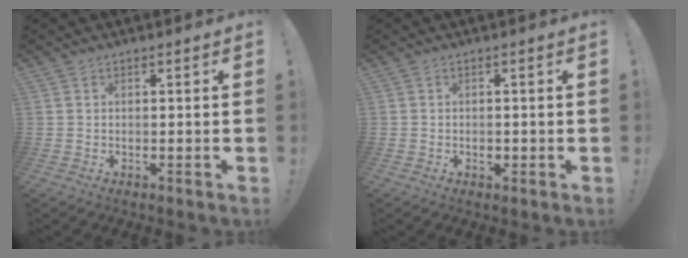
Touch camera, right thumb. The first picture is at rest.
{"total": 1.0, "force": [-0.4, 0.7, 0.5], "torque": [0.001, -0.002, -0.010]}